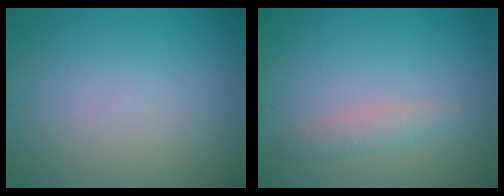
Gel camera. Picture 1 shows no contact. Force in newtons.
{"total": 1.7, "press": 1.7, "slide": 0.1}